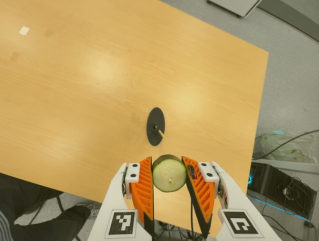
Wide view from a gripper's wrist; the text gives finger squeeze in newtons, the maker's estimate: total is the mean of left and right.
{"total": 10.0, "left": 9.2, "right": 10.7}